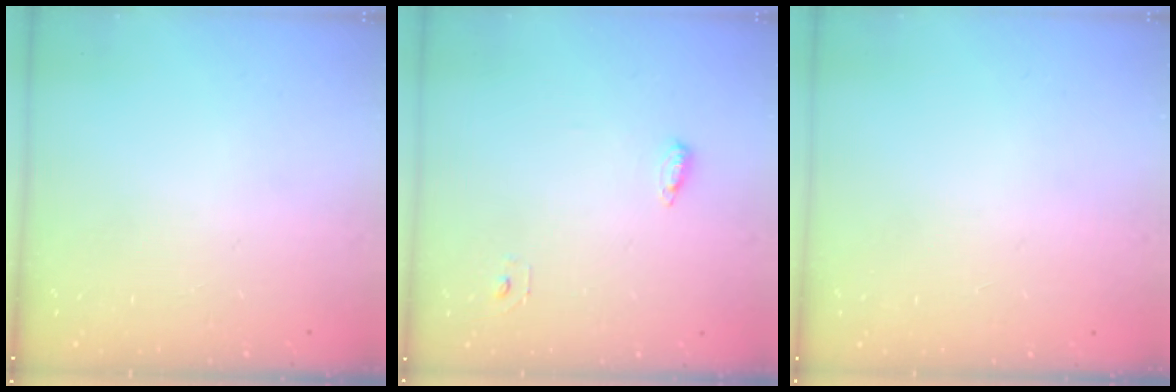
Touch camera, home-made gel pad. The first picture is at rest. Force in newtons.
{"total": 5.4, "press": 5.3, "slide": 1.2}
{"total": 1.1, "press": 0.9, "slide": 0.6}